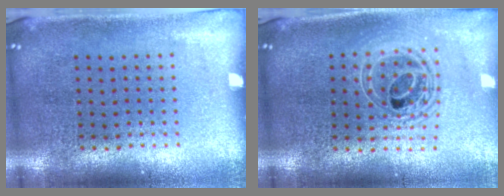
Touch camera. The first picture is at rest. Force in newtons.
{"total": 2.0, "press": 1.5, "slide": 1.2}